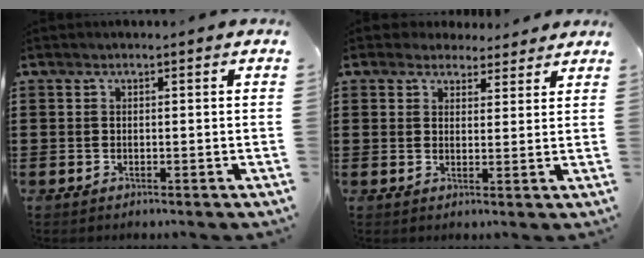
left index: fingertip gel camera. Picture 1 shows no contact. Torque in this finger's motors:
{"motor_torque": [1.30, -0.84, 0.44, 0.01]}